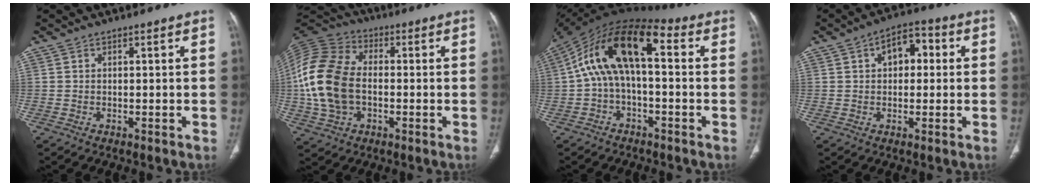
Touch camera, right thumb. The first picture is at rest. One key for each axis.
{"total": 17.6, "fx": -1.1, "fy": 11.8, "fz": 13.0, "tx": -0.269, "ty": 0.022, "tz": -0.023}
{"total": 15.2, "fx": 1.4, "fy": 7.4, "fz": 13.2, "tx": -0.236, "ty": 0.055, "tz": 0.013}
{"total": 7.2, "fx": 1.5, "fy": 4.6, "fz": 5.4, "tx": -0.053, "ty": 0.020, "tz": 0.015}